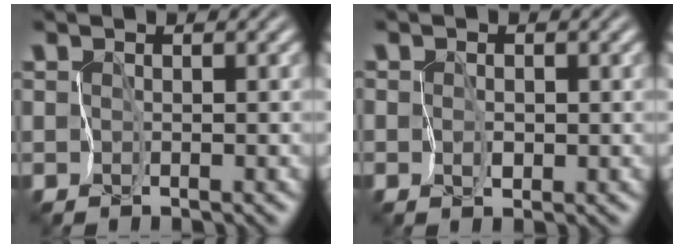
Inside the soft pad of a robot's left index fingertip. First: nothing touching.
{"total": 0.7, "force": [-0.1, 0.5, 0.5], "torque": [-0.010, -0.004, -0.001]}